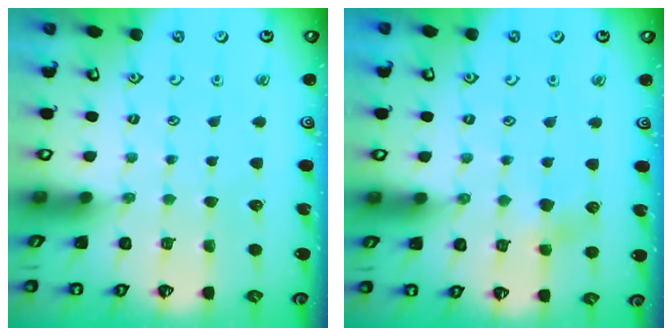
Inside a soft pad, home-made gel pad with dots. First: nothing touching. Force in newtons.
{"total": 4.6, "press": 4.5, "slide": 0.9}